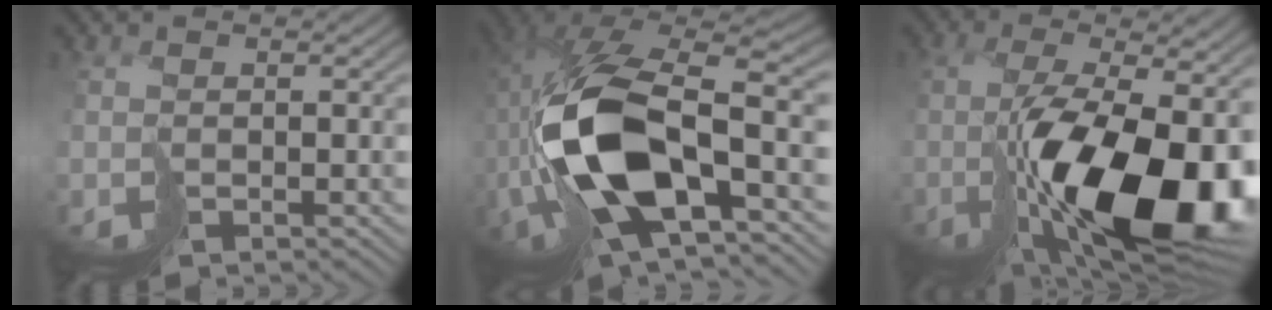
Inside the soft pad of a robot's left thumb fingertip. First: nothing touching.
{"total": 16.7, "force": [-2.5, 7.7, 14.6], "torque": [-0.327, -0.013, -0.032]}
{"total": 16.4, "force": [-3.9, 6.3, 14.6], "torque": [-0.273, -0.016, -0.055]}